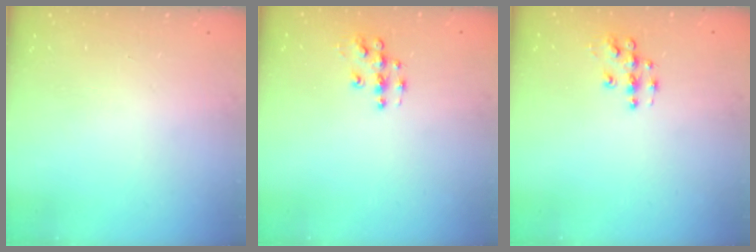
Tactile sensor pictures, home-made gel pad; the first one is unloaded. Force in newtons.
{"total": 5.9, "press": 5.9, "slide": 0.4}
{"total": 5.9, "press": 5.9, "slide": 0.4}